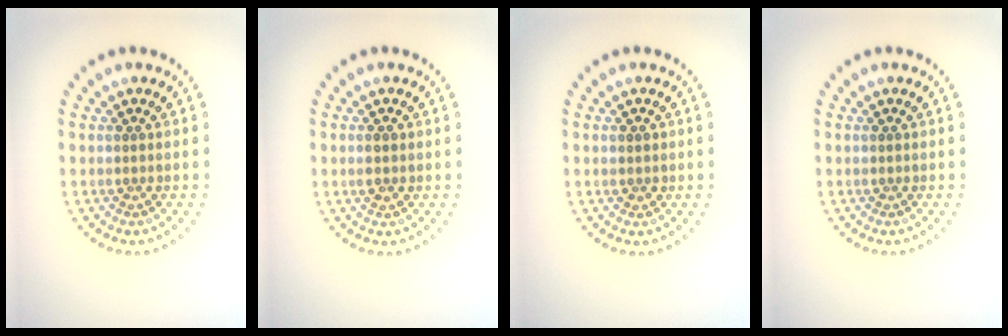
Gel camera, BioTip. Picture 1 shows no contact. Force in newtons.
{"total": 1.0, "press": 1.0, "slide": 0.3}
{"total": 0.9, "press": 0.8, "slide": 0.2}
{"total": 0.0}